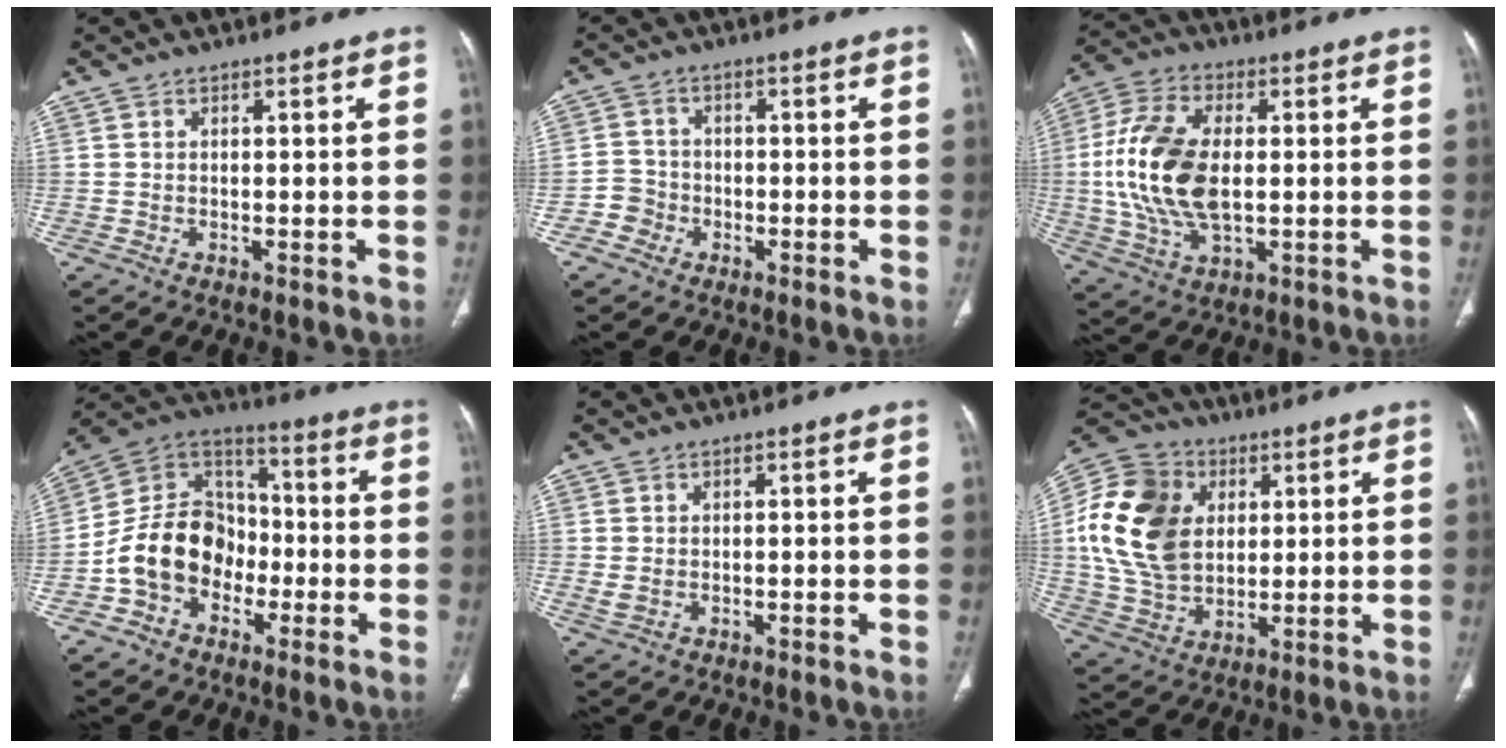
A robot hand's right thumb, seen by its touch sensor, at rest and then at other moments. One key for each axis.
{"total": 3.5, "fx": -1.6, "fy": 3.1, "fz": -0.2, "tx": 0.022, "ty": 0.016, "tz": -0.041}
{"total": 16.4, "fx": 0.3, "fy": 9.0, "fz": 13.8, "tx": -0.290, "ty": 0.004, "tz": 0.007}
{"total": 14.8, "fx": -4.3, "fy": 11.8, "fz": 7.8, "tx": -0.108, "ty": 0.059, "tz": -0.086}
{"total": 1.3, "fx": 0.1, "fy": 1.2, "fz": 0.7, "tx": -0.018, "ty": -0.001, "tz": 0.005}
{"total": 19.4, "fx": 3.9, "fy": 14.3, "fz": 12.5, "tx": -0.233, "ty": 0.001, "tz": 0.073}